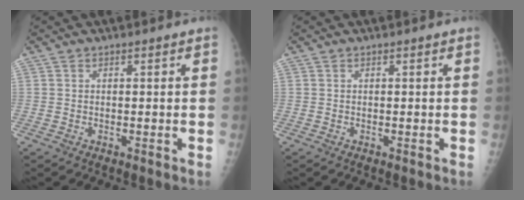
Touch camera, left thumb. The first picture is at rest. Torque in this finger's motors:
{"motor_torque": [-0.04, 0.01, -0.05, -0.02, 0.00]}